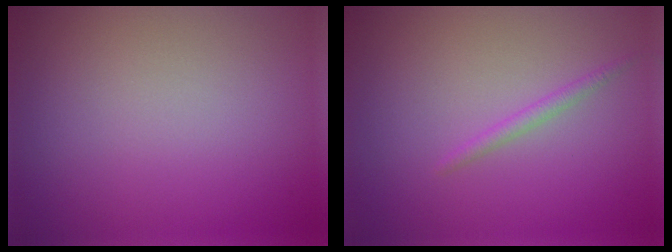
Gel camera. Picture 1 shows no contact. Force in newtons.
{"total": 1.0, "press": 1.0, "slide": 0.1}